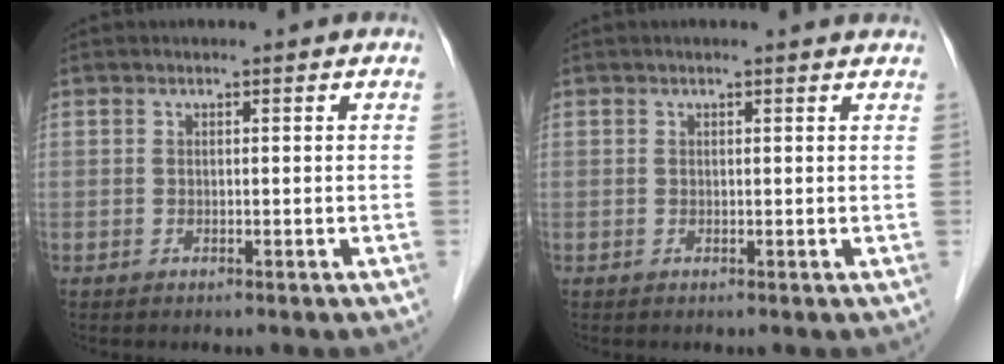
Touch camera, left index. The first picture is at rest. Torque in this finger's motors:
{"motor_torque": [0.40, -0.46, 0.10, 0.01]}